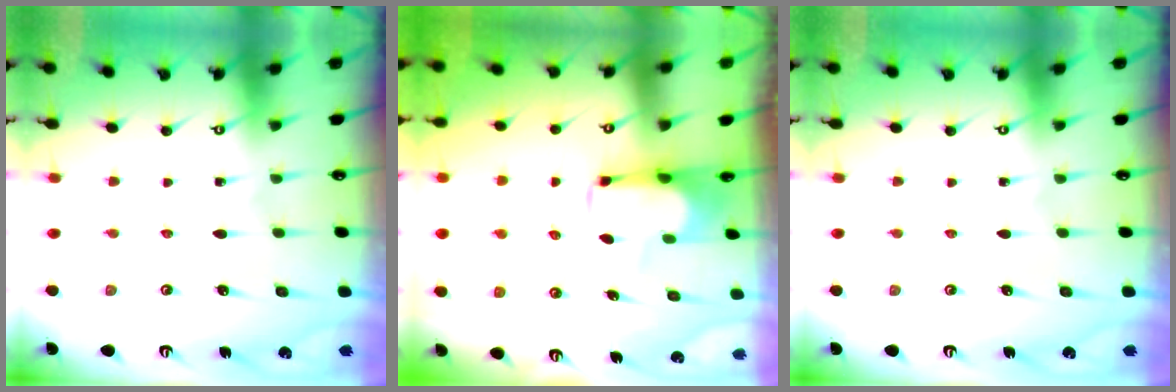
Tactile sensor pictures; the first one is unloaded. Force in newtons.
{"total": 1.4, "press": 1.3, "slide": 0.5}
{"total": 0.0}